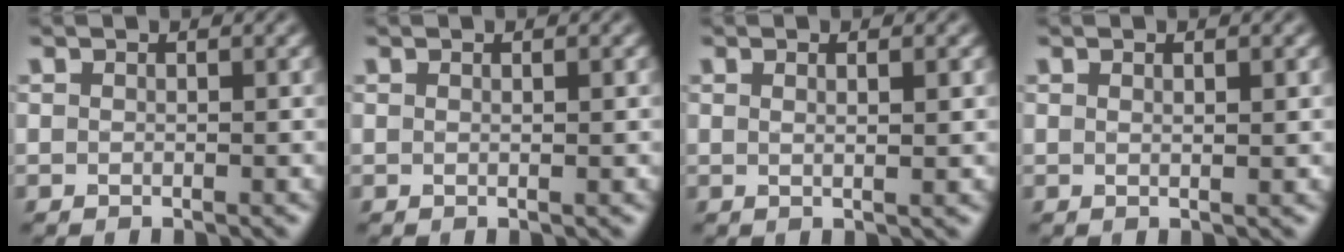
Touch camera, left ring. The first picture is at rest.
{"total": 0.8, "force": [0.2, 0.2, 0.8], "torque": [-0.007, 0.002, 0.000]}
{"total": 2.2, "force": [0.7, 0.7, 2.0], "torque": [-0.021, -0.003, 0.000]}
{"total": 1.2, "force": [0.4, 0.3, 1.1], "torque": [-0.014, 0.000, 0.004]}